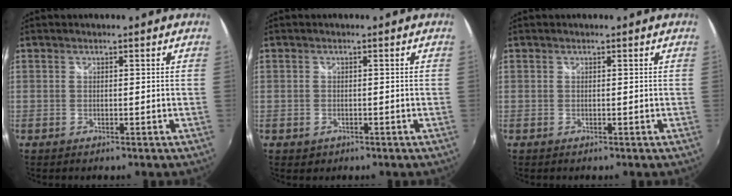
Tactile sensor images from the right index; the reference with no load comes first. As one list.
[{"total": 1.7, "force": [-0.7, 1.5, 0.6], "torque": [-0.012, -0.002, -0.008]}, {"total": 0.0}]